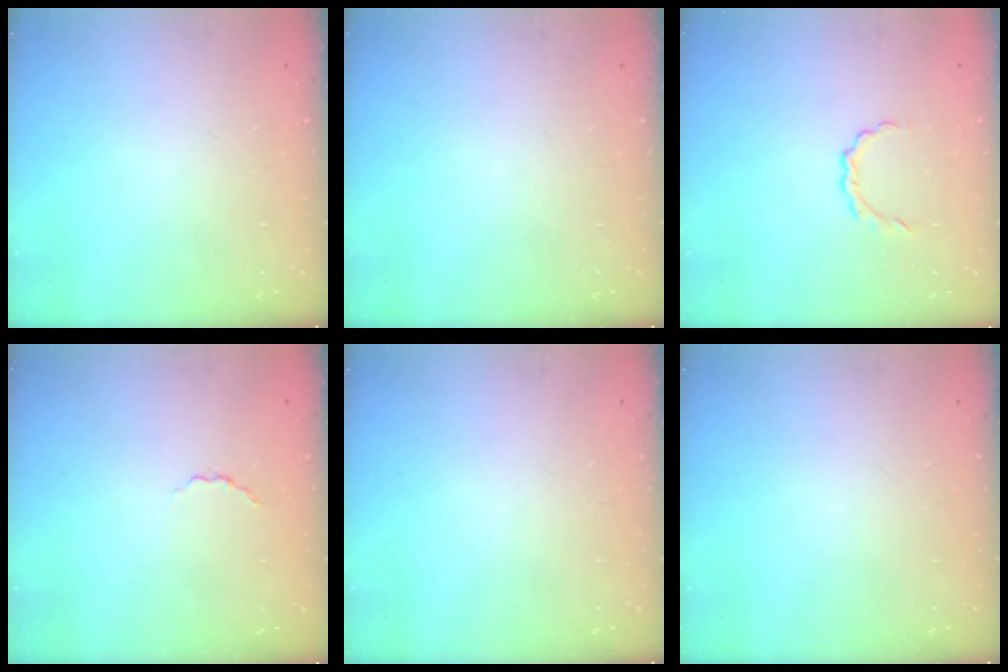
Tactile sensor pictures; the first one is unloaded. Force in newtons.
{"total": 0.0}
{"total": 3.0, "press": 2.8, "slide": 0.9}
{"total": 1.8, "press": 1.6, "slide": 0.8}
{"total": 0.0}
{"total": 0.0}